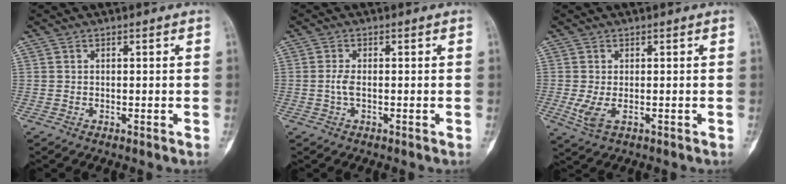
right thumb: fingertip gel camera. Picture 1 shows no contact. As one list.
[{"total": 2.1, "force": [-0.4, 0.7, 1.9], "torque": [-0.044, -0.001, -0.010]}, {"total": 3.8, "force": [-1.1, 1.7, 3.2], "torque": [-0.078, -0.013, -0.016]}]